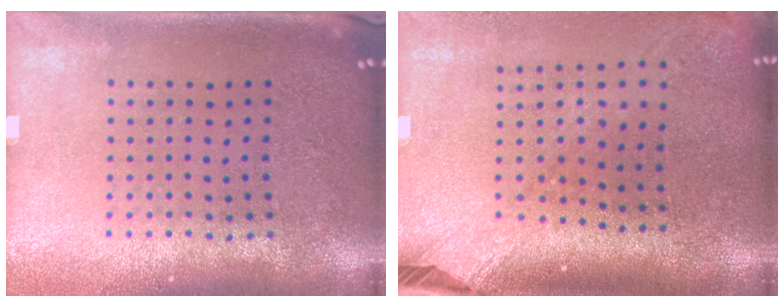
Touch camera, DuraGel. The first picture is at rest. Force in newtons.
{"total": 2.4, "press": 1.8, "slide": 1.6}